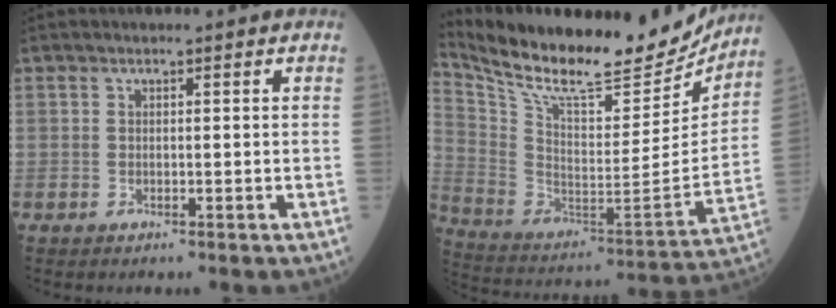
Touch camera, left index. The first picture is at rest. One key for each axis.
{"total": 25.3, "fx": 22.1, "fy": 5.6, "fz": 10.8, "tx": -0.208, "ty": -0.038, "tz": 0.343}